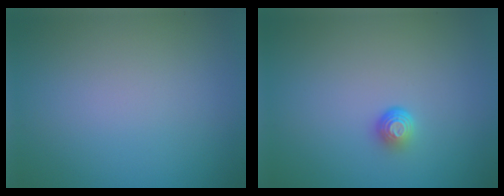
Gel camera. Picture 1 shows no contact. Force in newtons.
{"total": 1.5, "press": 1.0, "slide": 1.2}